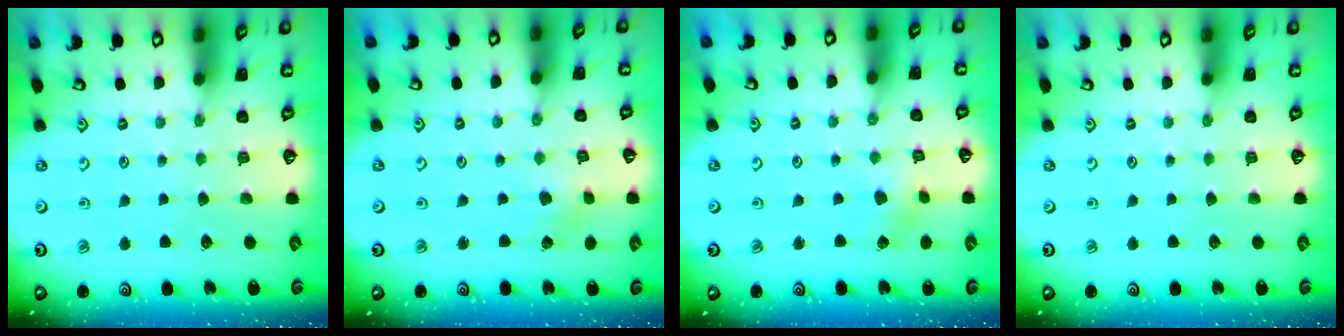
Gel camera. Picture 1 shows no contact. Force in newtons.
{"total": 2.0, "press": 2.0, "slide": 0.3}
{"total": 3.5, "press": 3.4, "slide": 0.6}
{"total": 0.0}